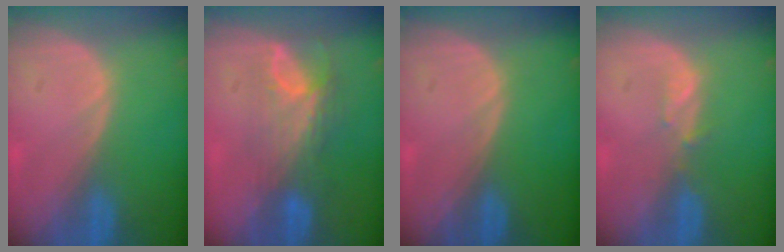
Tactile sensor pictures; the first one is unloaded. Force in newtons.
{"total": 7.9, "press": 6.6, "slide": 4.2}
{"total": 0.0}
{"total": 1.5, "press": 1.4, "slide": 0.2}